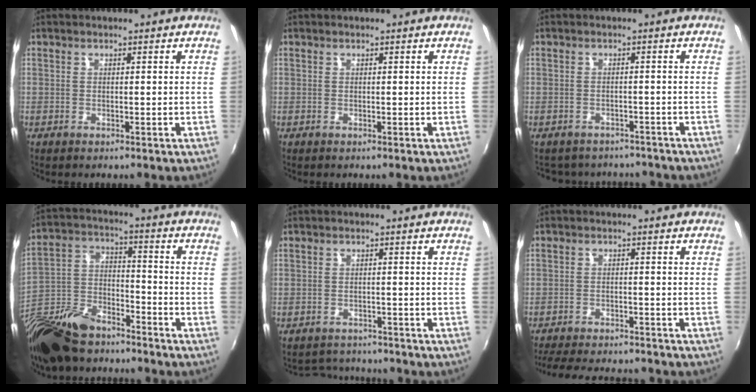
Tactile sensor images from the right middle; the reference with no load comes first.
{"total": 0.0}
{"total": 9.5, "force": [-8.3, 3.9, 2.5], "torque": [-0.058, -0.003, -0.107]}
{"total": 20.0, "force": [-14.8, 9.2, 9.8], "torque": [-0.238, -0.015, -0.266]}
{"total": 5.1, "force": [-4.8, 1.6, 0.3], "torque": [-0.017, 0.005, -0.073]}
{"total": 12.4, "force": [-11.1, 2.8, 4.9], "torque": [-0.114, -0.014, -0.165]}